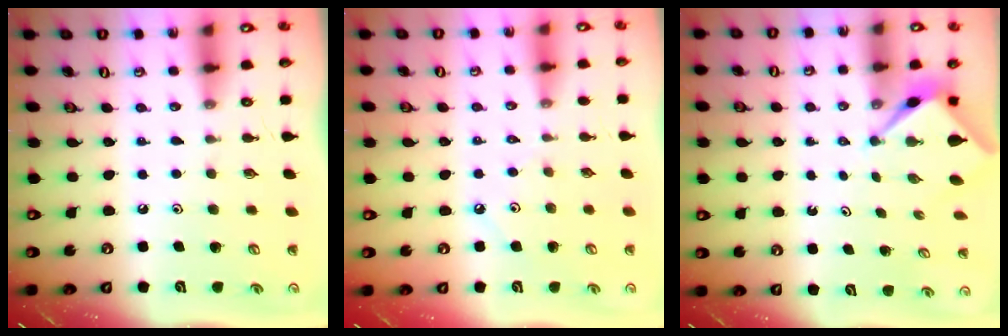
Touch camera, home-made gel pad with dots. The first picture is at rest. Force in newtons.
{"total": 2.2, "press": 2.2, "slide": 0.3}
{"total": 2.5, "press": 2.5, "slide": 0.1}